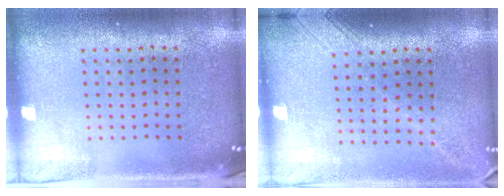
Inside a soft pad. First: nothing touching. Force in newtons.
{"total": 1.7, "press": 1.3, "slide": 1.1}